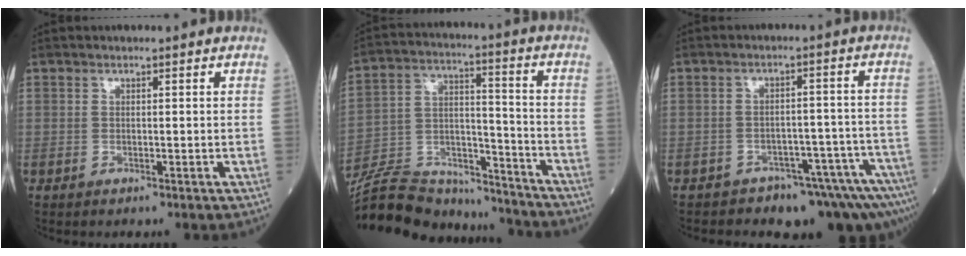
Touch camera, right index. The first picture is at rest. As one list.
[{"total": 19.3, "force": [-18.2, 4.8, 4.1], "torque": [-0.100, 0.031, -0.294]}, {"total": 10.0, "force": [-9.2, 2.6, 2.9], "torque": [-0.005, 0.048, -0.116]}]